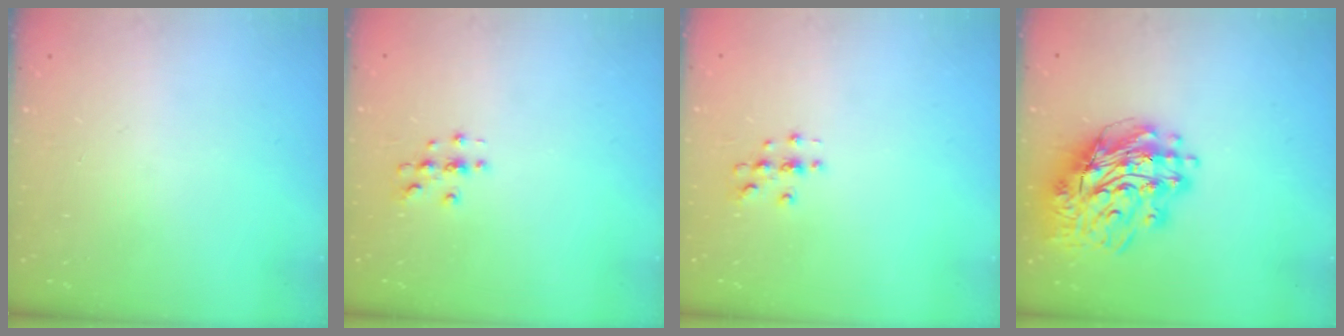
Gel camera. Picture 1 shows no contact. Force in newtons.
{"total": 3.0, "press": 3.0, "slide": 0.3}
{"total": 3.0, "press": 3.0, "slide": 0.3}
{"total": 18.5, "press": 18.3, "slide": 3.0}